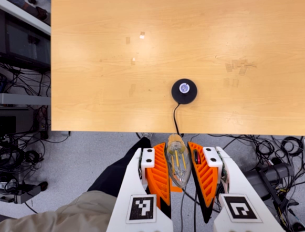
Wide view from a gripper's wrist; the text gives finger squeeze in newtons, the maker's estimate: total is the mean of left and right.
{"total": 20.5, "left": 21.9, "right": 19.1}